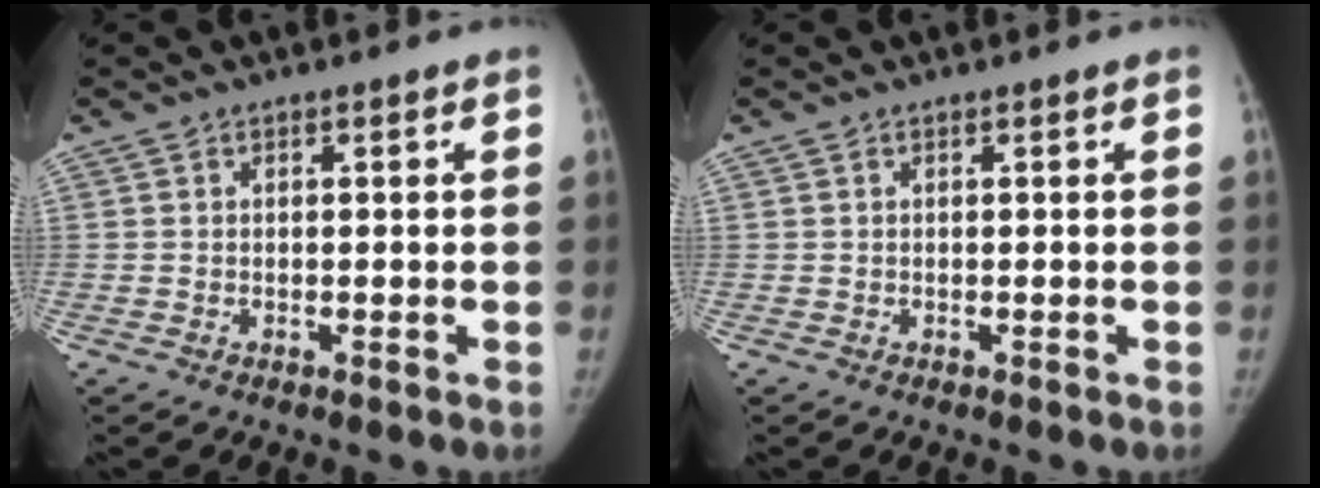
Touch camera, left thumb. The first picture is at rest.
{"total": 0.0}